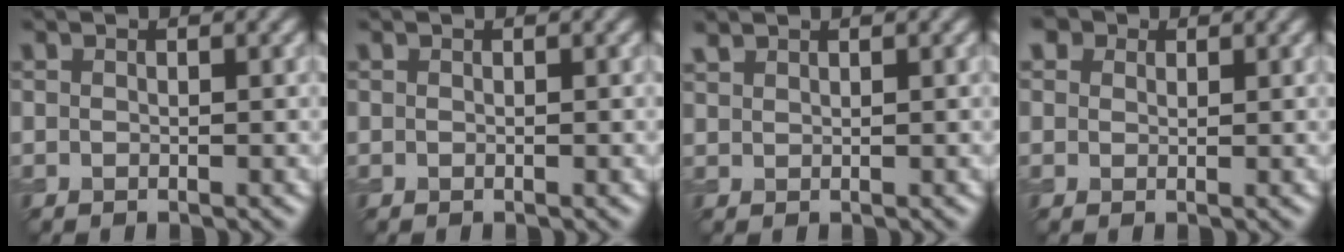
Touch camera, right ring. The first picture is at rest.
{"total": 0.0}
{"total": 1.0, "force": [1.0, 0.2, 0.2], "torque": [-0.007, 0.003, 0.025]}
{"total": 3.7, "force": [2.3, 2.4, 1.6], "torque": [-0.039, 0.010, 0.018]}